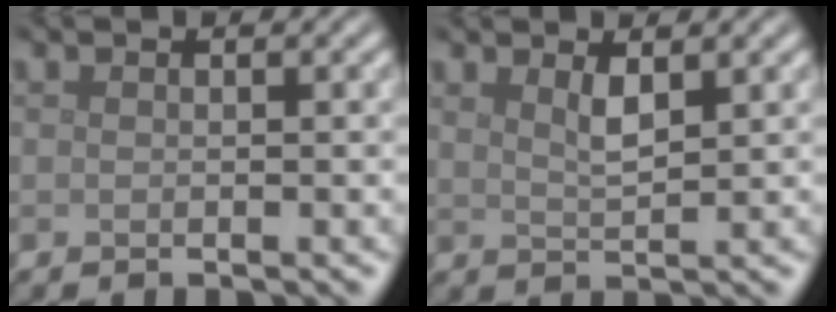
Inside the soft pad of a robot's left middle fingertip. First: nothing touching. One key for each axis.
{"total": 1.7, "fx": 1.2, "fy": 0.4, "fz": 1.2, "tx": -0.026, "ty": -0.002, "tz": 0.023}